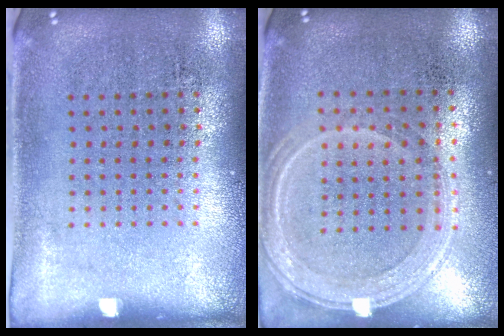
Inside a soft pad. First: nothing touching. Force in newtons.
{"total": 1.2, "press": 1.2, "slide": 0.4}